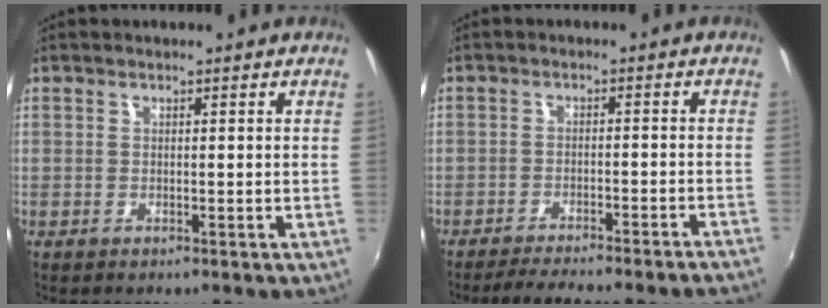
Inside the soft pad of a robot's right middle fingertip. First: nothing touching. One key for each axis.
{"total": 9.8, "fx": -8.8, "fy": -0.4, "fz": 4.2, "tx": -0.085, "ty": -0.015, "tz": -0.122}